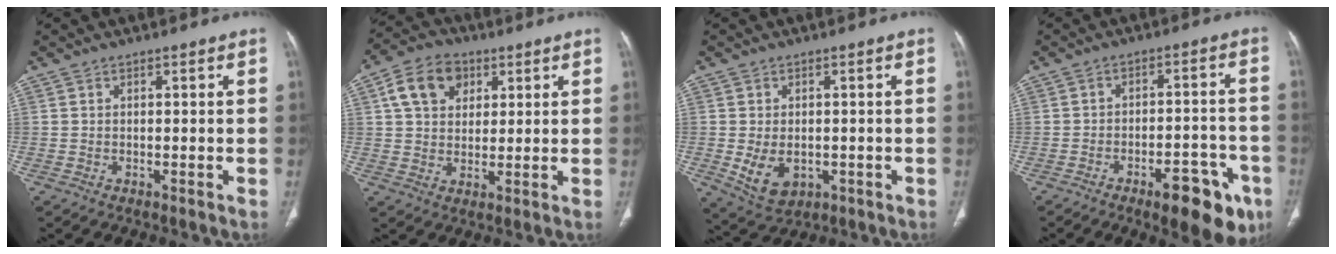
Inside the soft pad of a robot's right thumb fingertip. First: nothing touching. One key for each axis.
{"total": 10.0, "fx": 3.7, "fy": 7.5, "fz": 5.5, "tx": -0.074, "ty": -0.001, "tz": 0.060}
{"total": 6.7, "fx": -1.3, "fy": 4.7, "fz": 4.6, "tx": -0.071, "ty": -0.005, "tz": -0.003}
{"total": 12.9, "fx": -7.0, "fy": 5.0, "fz": 9.6, "tx": -0.096, "ty": 0.038, "tz": -0.089}